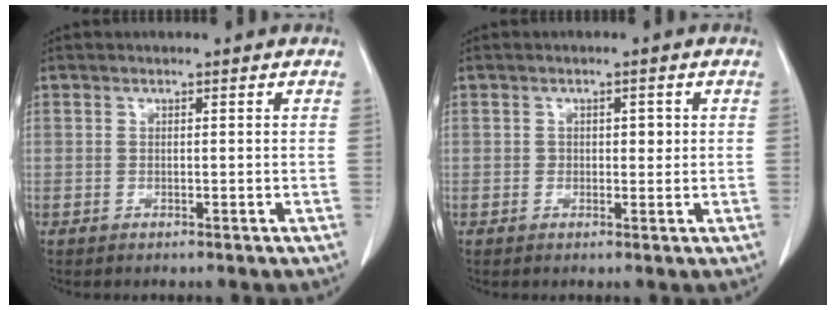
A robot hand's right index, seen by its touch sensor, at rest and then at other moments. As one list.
[{"total": 0.7, "force": [0.2, 0.5, 0.5], "torque": [-0.004, 0.003, 0.005]}]